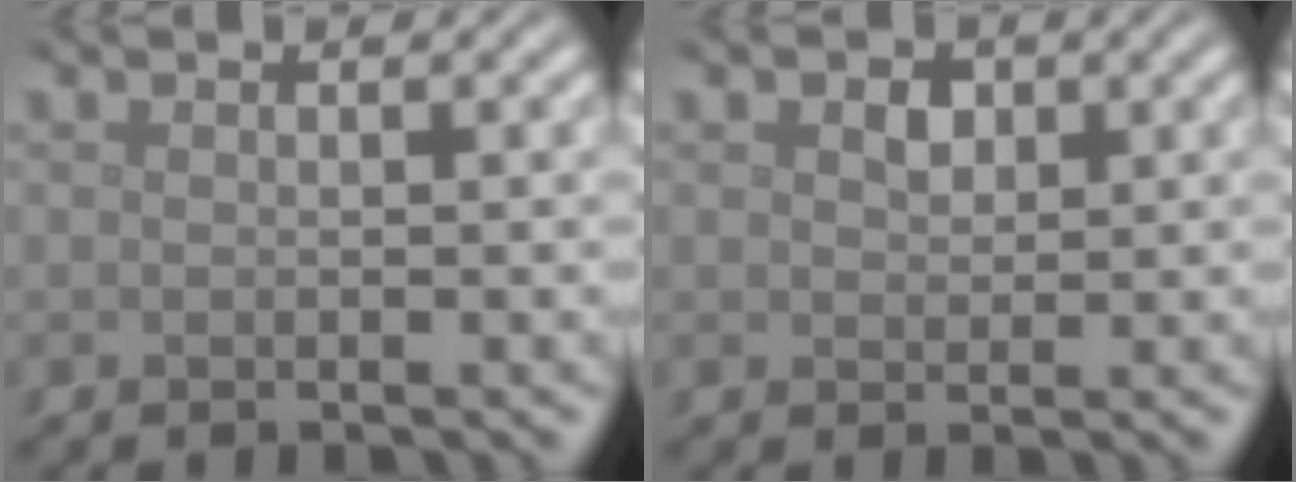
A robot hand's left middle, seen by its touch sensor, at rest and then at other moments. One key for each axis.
{"total": 1.4, "fx": 0.6, "fy": 1.0, "fz": 0.7, "tx": -0.014, "ty": 0.000, "tz": 0.010}